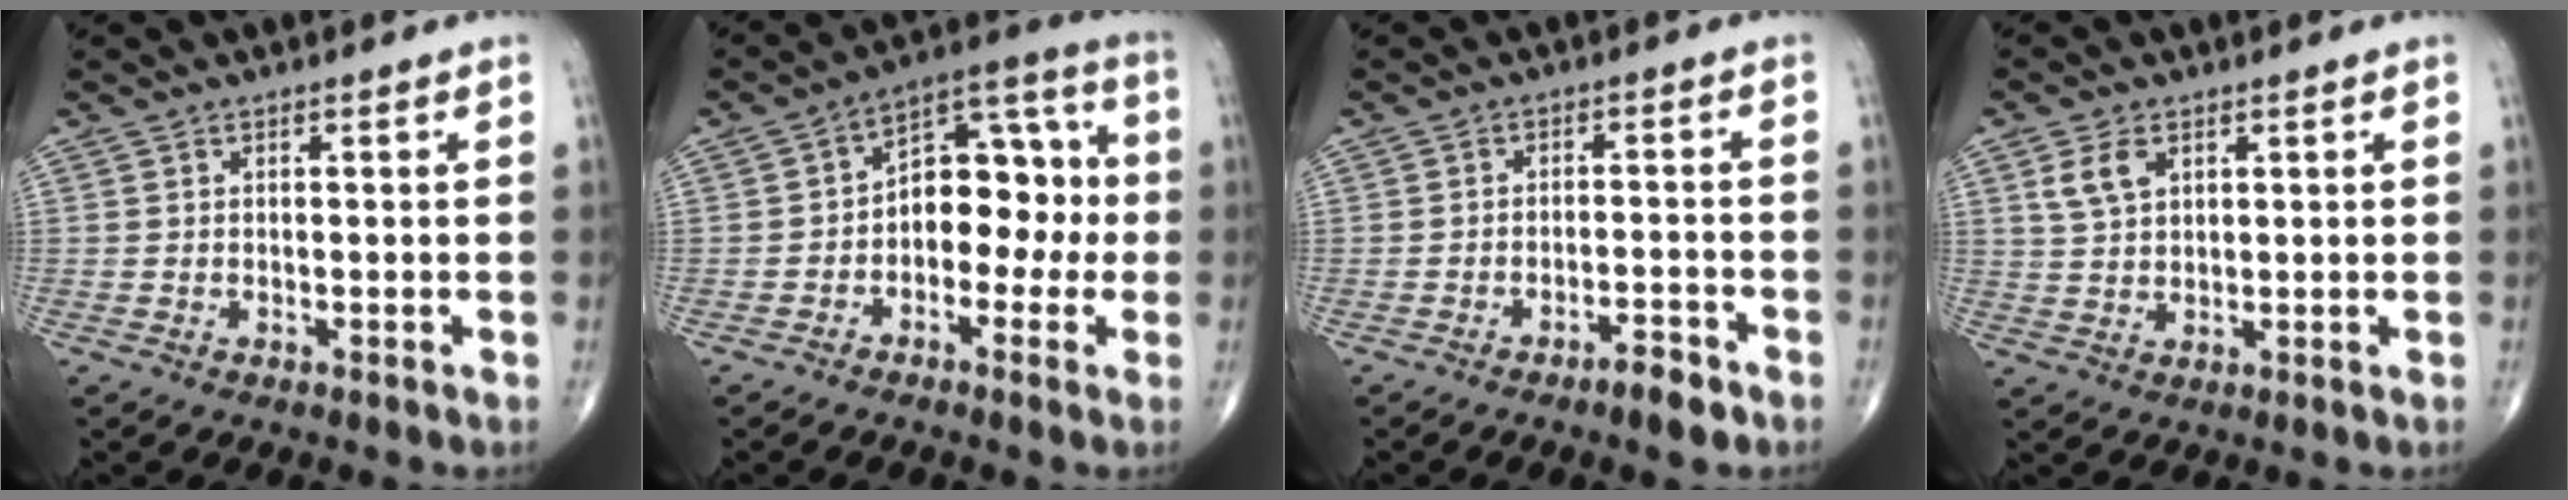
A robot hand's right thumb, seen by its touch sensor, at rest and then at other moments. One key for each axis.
{"total": 12.2, "fx": -1.5, "fy": 7.9, "fz": 9.2, "tx": -0.092, "ty": 0.049, "tz": -0.038}
{"total": 4.2, "fx": -3.1, "fy": 0.9, "fz": 2.6, "tx": -0.038, "ty": 0.019, "tz": -0.048}
{"total": 4.9, "fx": 2.1, "fy": 3.0, "fz": 3.2, "tx": -0.057, "ty": -0.002, "tz": 0.046}